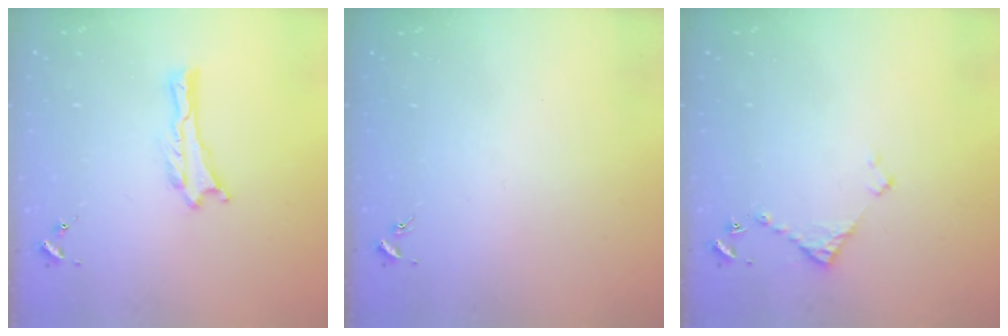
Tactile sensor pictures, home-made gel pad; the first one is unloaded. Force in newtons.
{"total": 0.0}
{"total": 3.7, "press": 3.6, "slide": 0.3}